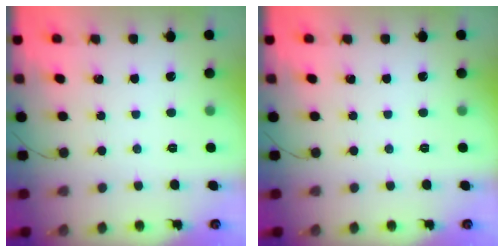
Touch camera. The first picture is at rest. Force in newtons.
{"total": 0.0}